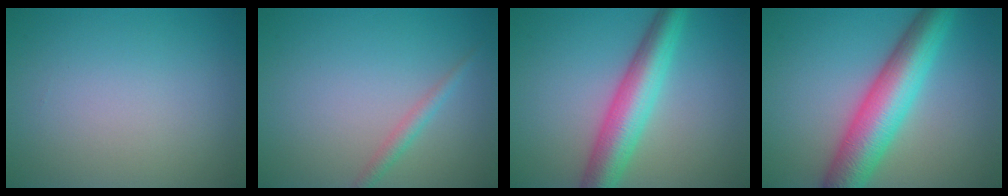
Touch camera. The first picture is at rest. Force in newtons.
{"total": 1.4, "press": 1.4, "slide": 0.1}
{"total": 6.4, "press": 6.3, "slide": 0.2}
{"total": 8.4, "press": 8.4, "slide": 0.2}